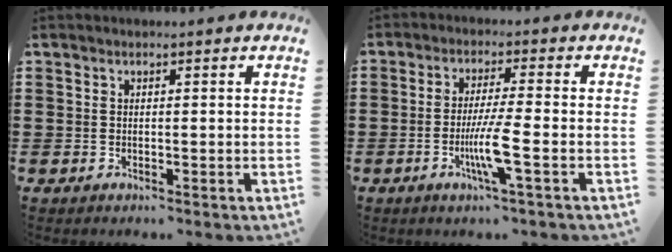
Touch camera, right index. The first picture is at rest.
{"total": 6.6, "force": [-2.2, -0.1, 6.2], "torque": [-0.125, -0.019, -0.045]}